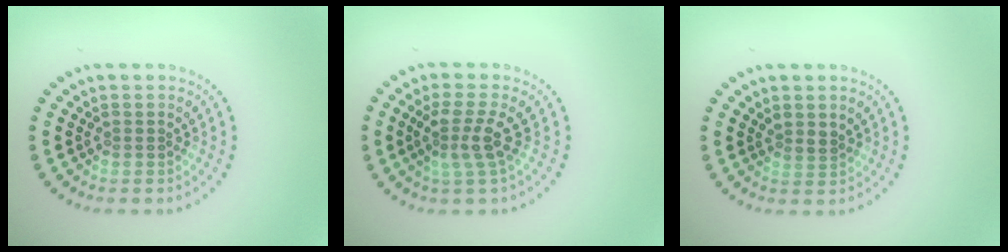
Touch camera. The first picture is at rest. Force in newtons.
{"total": 2.8, "press": 2.2, "slide": 1.7}
{"total": 1.0, "press": 0.6, "slide": 0.8}